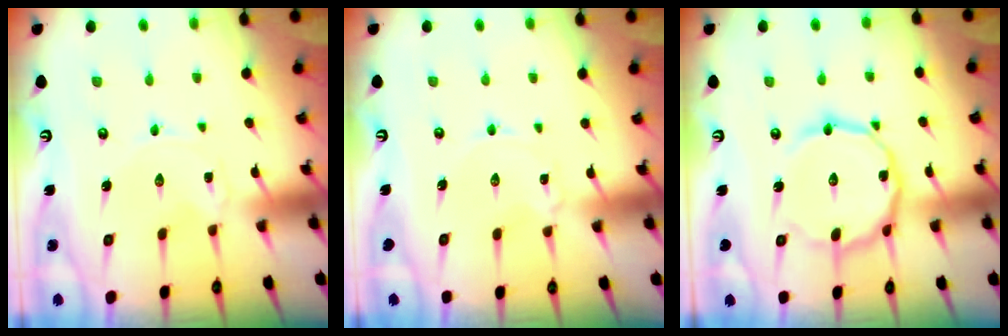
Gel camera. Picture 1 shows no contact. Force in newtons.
{"total": 1.4, "press": 1.3, "slide": 0.2}
{"total": 13.8, "press": 13.8, "slide": 0.8}